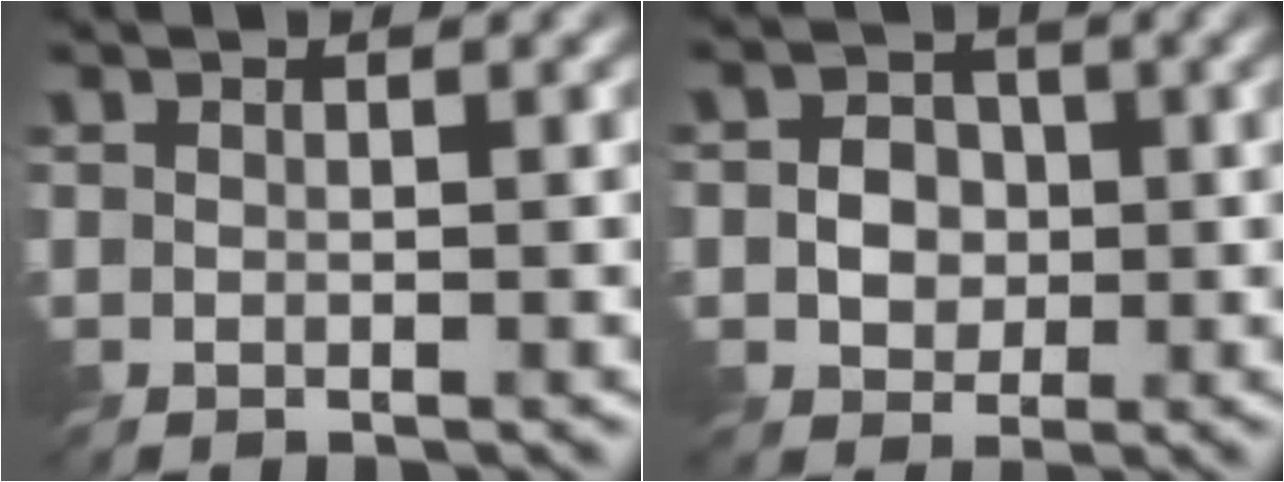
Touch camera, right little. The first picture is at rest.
{"total": 3.3, "force": [-0.5, 2.9, 1.6], "torque": [-0.022, -0.003, -0.022]}